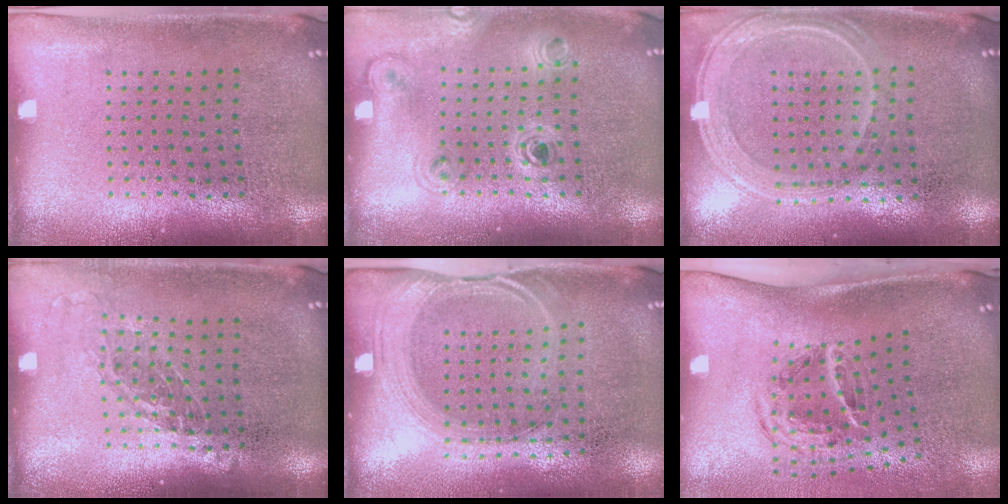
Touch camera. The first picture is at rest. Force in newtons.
{"total": 1.1, "press": 1.1, "slide": 0.3}
{"total": 1.3, "press": 1.2, "slide": 0.3}
{"total": 1.1, "press": 1.0, "slide": 0.5}
{"total": 1.5, "press": 1.3, "slide": 0.8}
{"total": 2.0, "press": 1.2, "slide": 1.5}